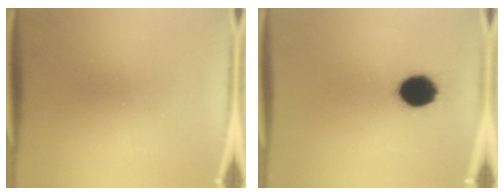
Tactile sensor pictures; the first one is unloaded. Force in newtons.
{"total": 10.8}